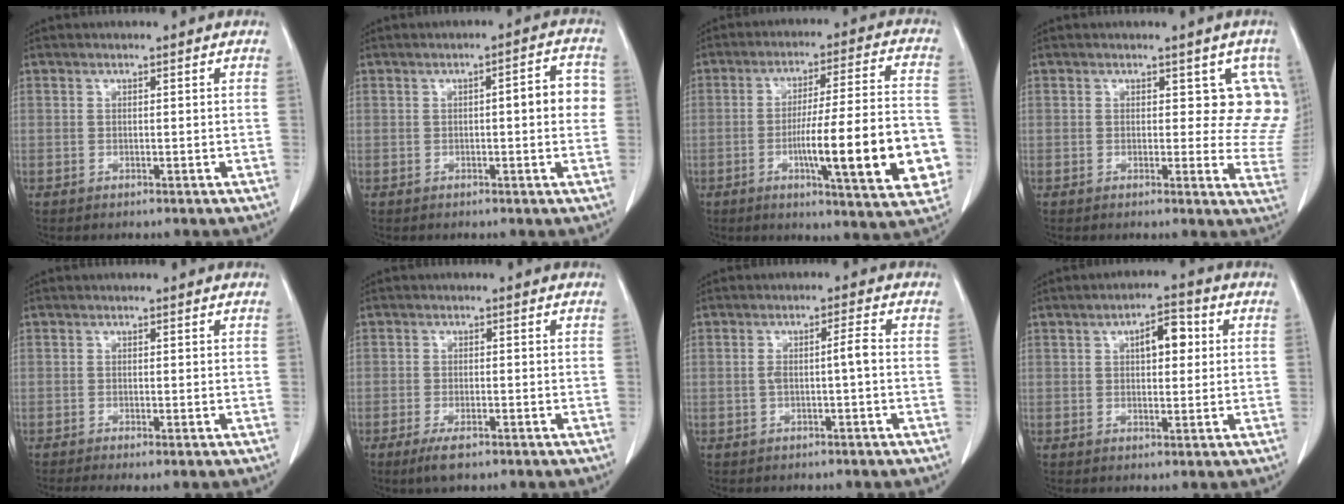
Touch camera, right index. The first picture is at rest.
{"total": 5.2, "force": [0.1, 1.3, 5.0], "torque": [-0.061, 0.018, -0.003]}
{"total": 18.6, "force": [-4.8, 1.9, 17.9], "torque": [-0.224, 0.005, -0.061]}
{"total": 7.2, "force": [3.4, 4.2, 4.8], "torque": [-0.024, -0.013, 0.022]}
{"total": 1.9, "force": [-1.2, 0.3, 1.5], "torque": [-0.029, -0.006, -0.023]}
{"total": 3.4, "force": [-2.2, 1.1, 2.4], "torque": [-0.050, -0.004, -0.036]}
{"total": 3.1, "force": [-0.4, 0.0, 3.1], "torque": [-0.060, 0.010, -0.003]}
{"total": 5.2, "force": [1.4, 2.2, 4.5], "torque": [-0.068, 0.013, 0.020]}